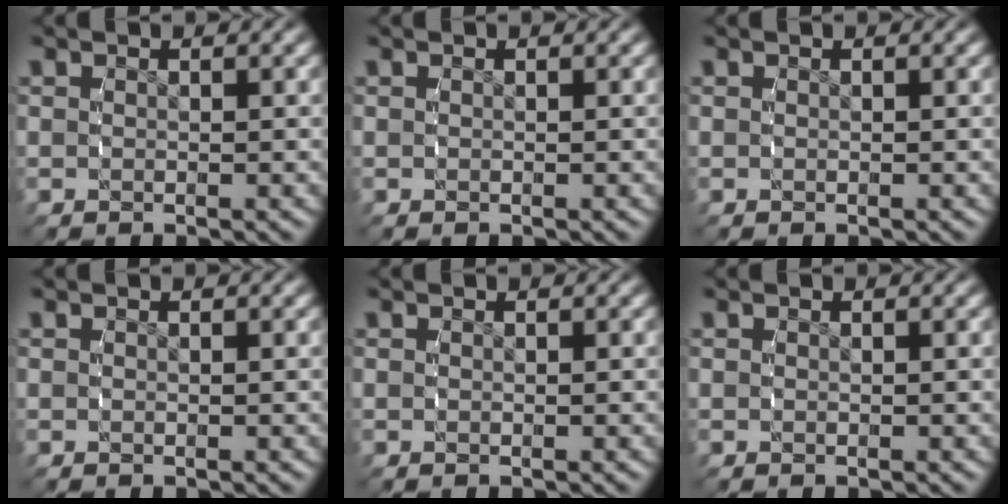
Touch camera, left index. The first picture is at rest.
{"total": 0.0}
{"total": 0.0}
{"total": 0.0}
{"total": 0.0}
{"total": 0.0}